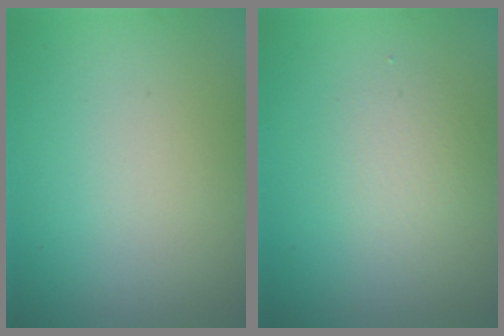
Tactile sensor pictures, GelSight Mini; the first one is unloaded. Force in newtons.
{"total": 1.7, "press": 1.7, "slide": 0.1}